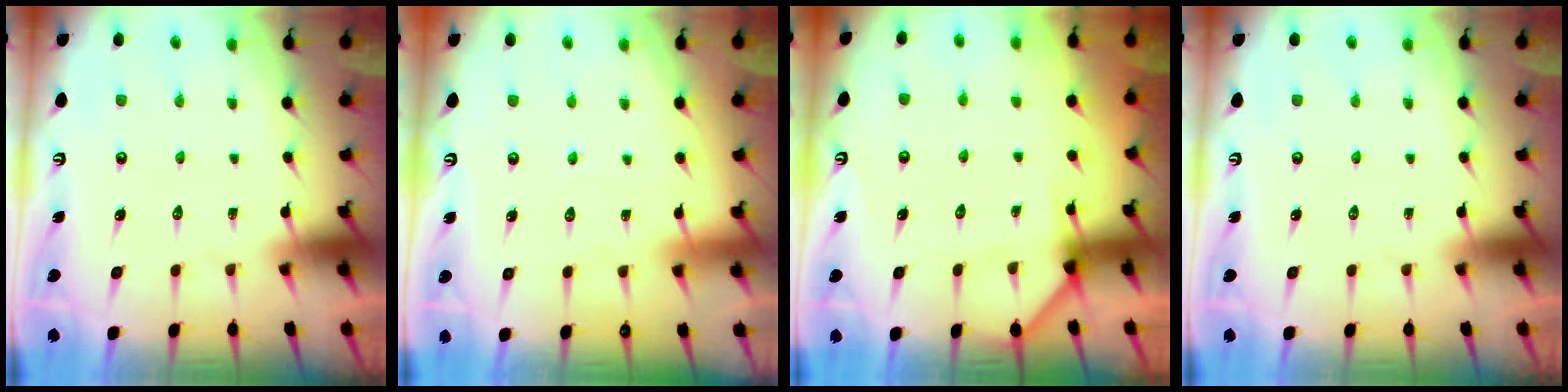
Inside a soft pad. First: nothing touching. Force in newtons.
{"total": 2.7, "press": 2.7, "slide": 0.3}
{"total": 4.3, "press": 4.3, "slide": 0.6}
{"total": 0.0}